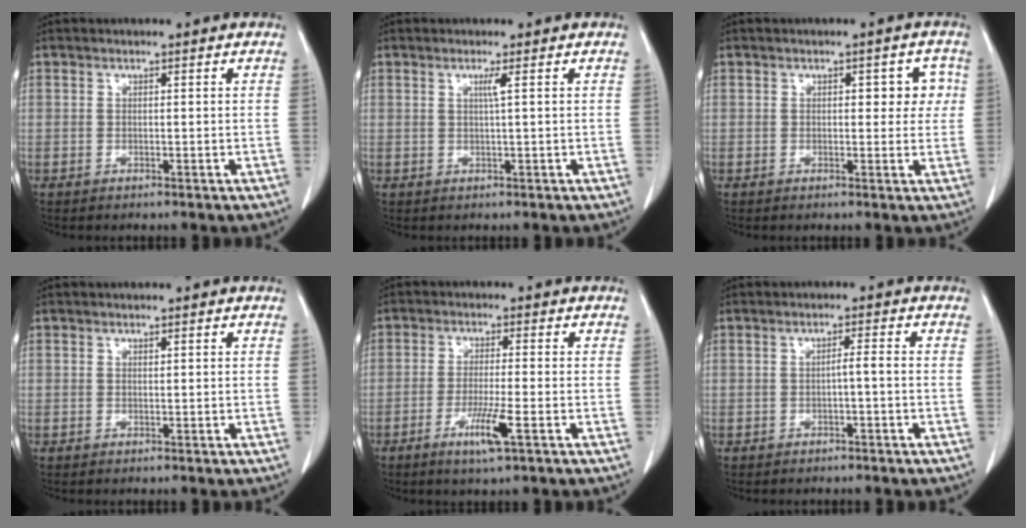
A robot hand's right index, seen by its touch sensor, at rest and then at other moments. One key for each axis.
{"total": 1.3, "fx": 0.4, "fy": -0.5, "fz": 1.2, "tx": -0.027, "ty": -0.002, "tz": 0.008}
{"total": 4.1, "fx": 0.8, "fy": 2.3, "fz": 3.3, "tx": -0.027, "ty": 0.018, "tz": 0.009}
{"total": 0.0}
{"total": 5.6, "fx": -2.6, "fy": -0.2, "fz": 5.0, "tx": -0.095, "ty": -0.014, "tz": -0.047}
{"total": 1.5, "fx": -0.5, "fy": -0.1, "fz": 1.4, "tx": -0.022, "ty": 0.002, "tz": -0.008}